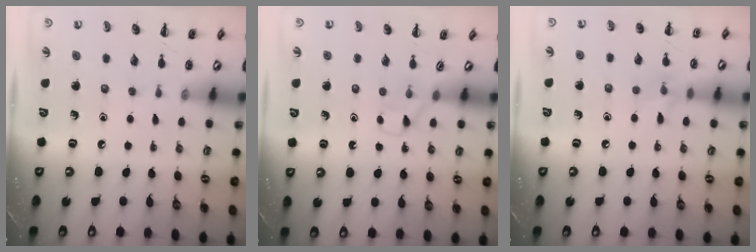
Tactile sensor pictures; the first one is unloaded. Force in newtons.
{"total": 2.9, "press": 2.7, "slide": 1.0}
{"total": 6.5, "press": 6.2, "slide": 2.1}